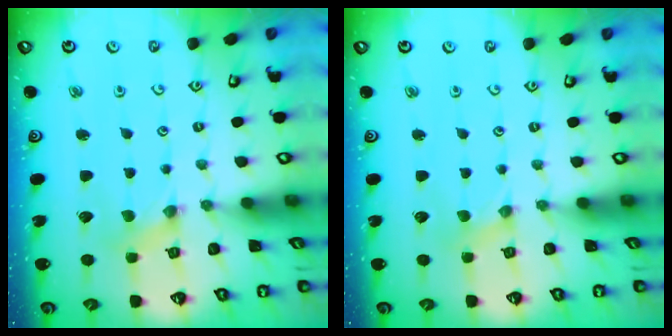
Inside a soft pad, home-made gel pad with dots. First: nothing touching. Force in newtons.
{"total": 0.0}